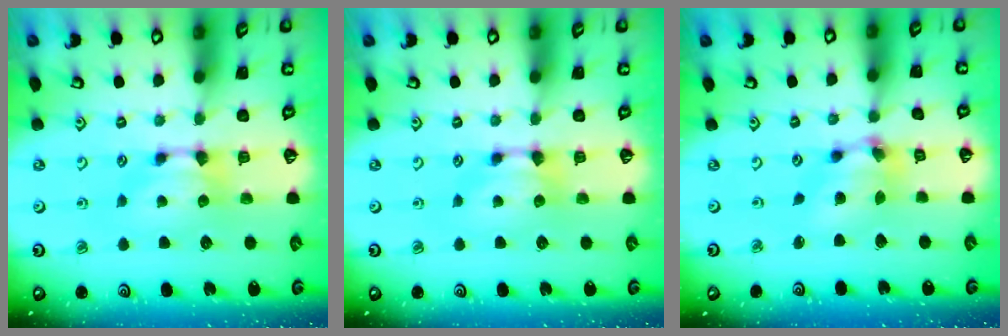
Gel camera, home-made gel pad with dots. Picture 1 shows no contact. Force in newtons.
{"total": 0.0}
{"total": 6.2, "press": 5.9, "slide": 1.8}